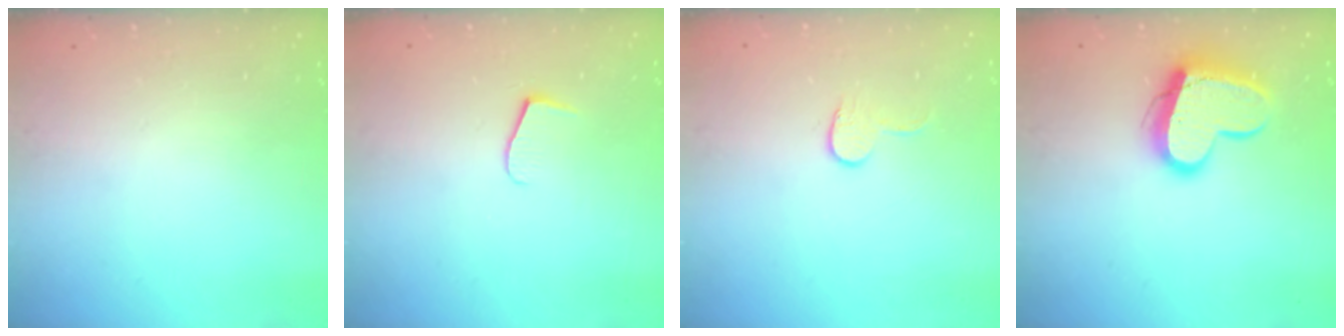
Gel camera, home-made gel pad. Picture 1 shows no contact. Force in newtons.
{"total": 6.2, "press": 6.2, "slide": 0.4}
{"total": 5.4, "press": 5.4, "slide": 0.5}
{"total": 14.0, "press": 14.0, "slide": 0.6}